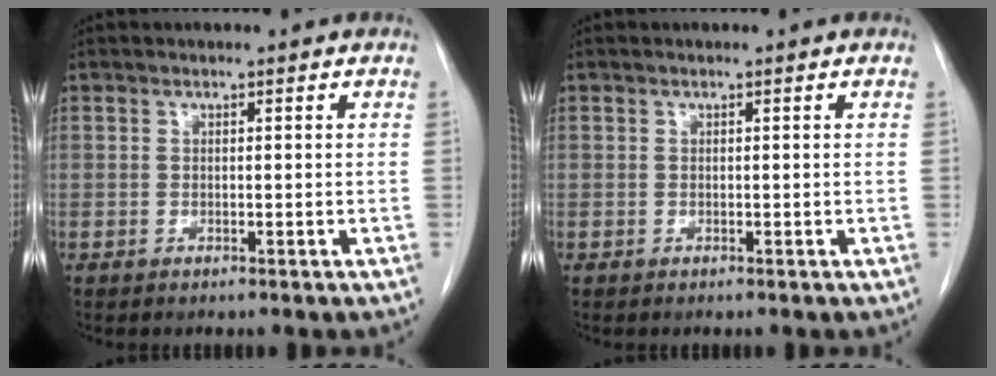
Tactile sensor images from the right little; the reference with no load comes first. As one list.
[{"total": 0.0}]